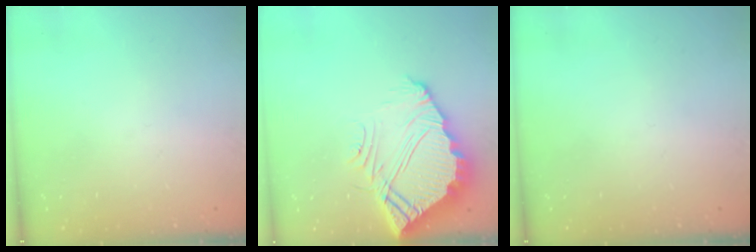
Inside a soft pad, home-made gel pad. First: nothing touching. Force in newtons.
{"total": 10.3, "press": 10.3, "slide": 0.8}
{"total": 0.0}